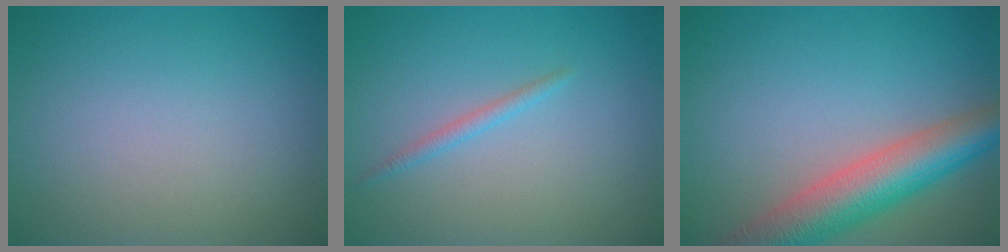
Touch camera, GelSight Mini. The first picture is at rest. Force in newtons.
{"total": 1.0, "press": 1.0, "slide": 0.1}
{"total": 7.6, "press": 7.6, "slide": 0.4}